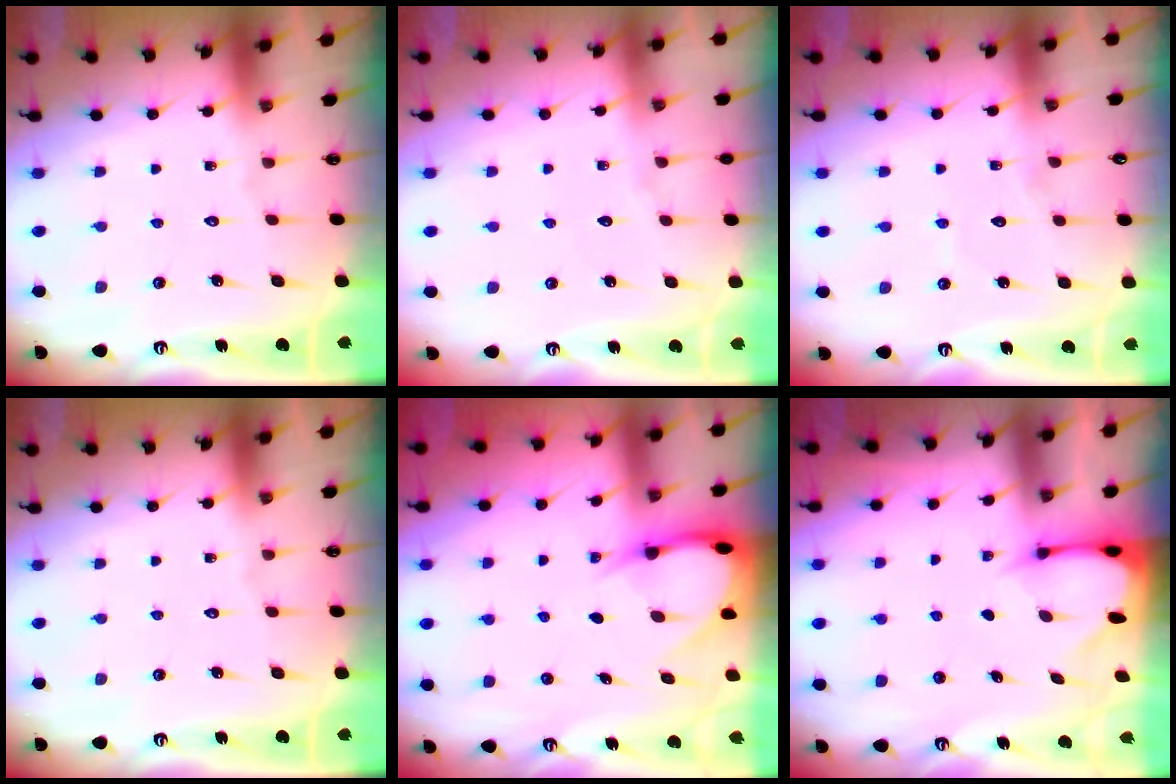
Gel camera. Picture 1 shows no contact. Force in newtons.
{"total": 3.7, "press": 3.6, "slide": 0.5}
{"total": 4.7, "press": 4.7, "slide": 0.3}
{"total": 0.0}
{"total": 5.9, "press": 5.9, "slide": 0.8}
{"total": 2.5, "press": 2.5, "slide": 0.5}